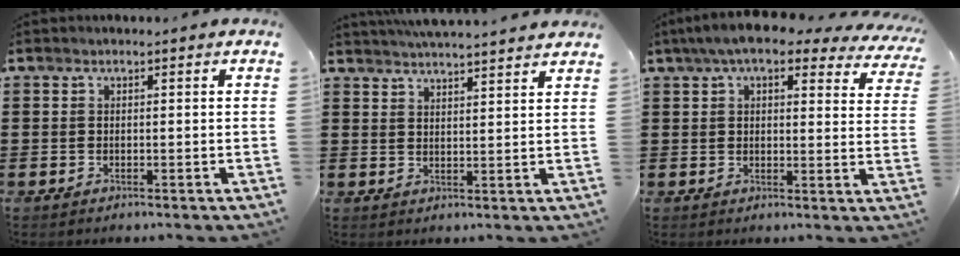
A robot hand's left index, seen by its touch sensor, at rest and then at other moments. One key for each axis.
{"total": 3.8, "fx": 3.8, "fy": -0.3, "fz": 0.4, "tx": -0.020, "ty": -0.017, "tz": 0.067}
{"total": 7.3, "fx": 5.6, "fy": 1.6, "fz": 4.4, "tx": -0.094, "ty": -0.011, "tz": 0.099}